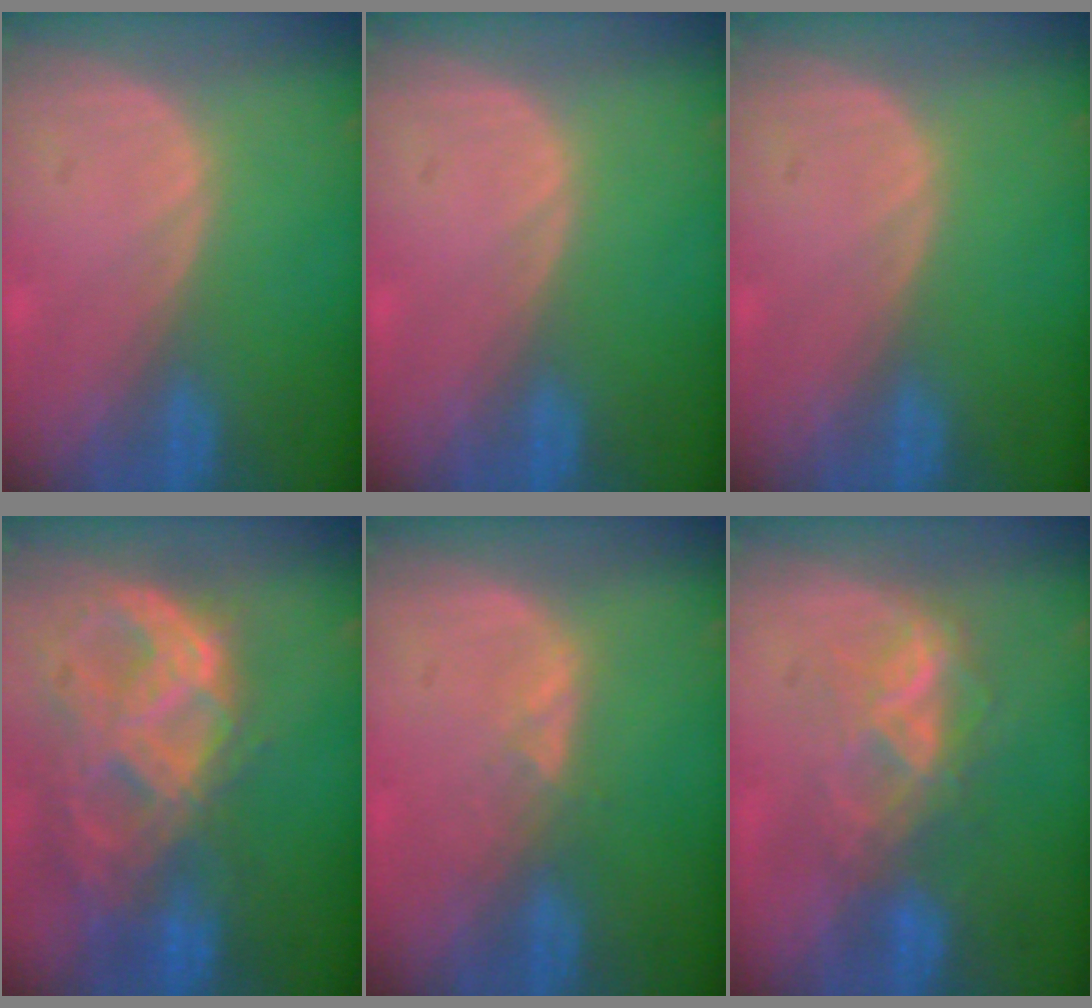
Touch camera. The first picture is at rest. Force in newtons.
{"total": 0.0}
{"total": 0.0}
{"total": 11.4, "press": 9.7, "slide": 6.1}
{"total": 1.6, "press": 1.6, "slide": 0.3}
{"total": 5.9, "press": 5.9, "slide": 0.8}